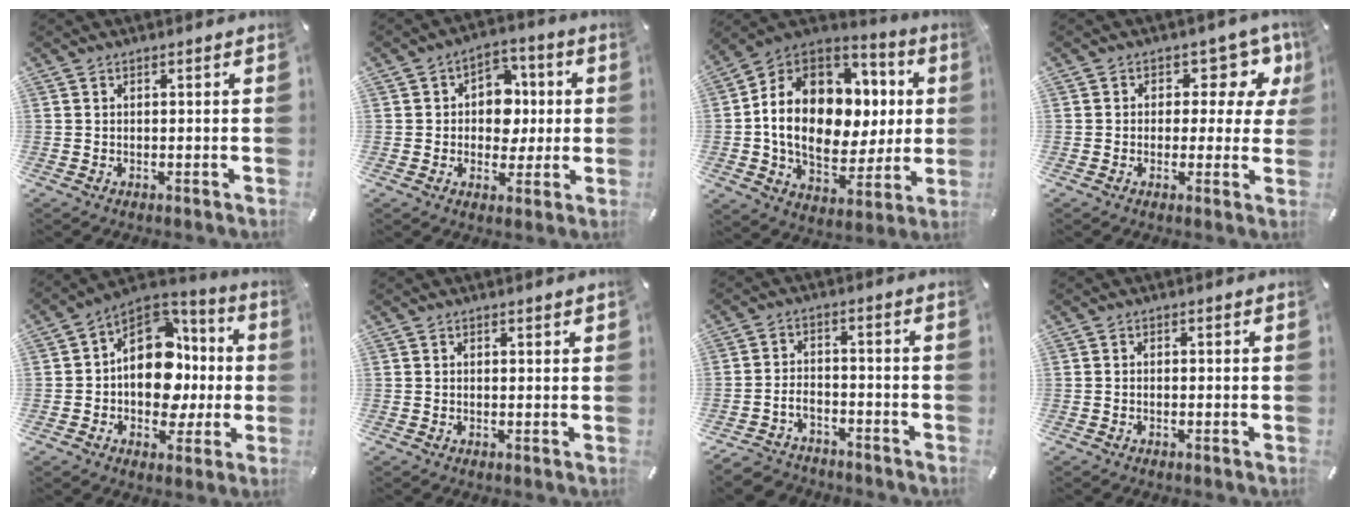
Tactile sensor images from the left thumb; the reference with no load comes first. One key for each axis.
{"total": 9.3, "fx": 0.1, "fy": 8.2, "fz": 4.4, "tx": -0.060, "ty": 0.005, "tz": 0.004}
{"total": 18.3, "fx": 1.1, "fy": 14.4, "fz": 11.3, "tx": -0.224, "ty": -0.011, "tz": 0.021}
{"total": 8.9, "fx": 3.0, "fy": 5.9, "fz": 5.9, "tx": -0.067, "ty": -0.022, "tz": 0.049}
{"total": 17.4, "fx": 0.2, "fy": 13.0, "fz": 11.5, "tx": -0.173, "ty": -0.008, "tz": 0.007}
{"total": 0.6, "fx": 0.2, "fy": 0.4, "fz": 0.3, "tx": -0.007, "ty": 0.003, "tz": 0.003}
{"total": 4.9, "fx": -3.3, "fy": 3.2, "fz": 1.7, "tx": -0.040, "ty": 0.009, "tz": -0.067}
{"total": 0.8, "fx": -0.4, "fy": 0.5, "fz": 0.5, "tx": -0.009, "ty": 0.001, "tz": -0.010}